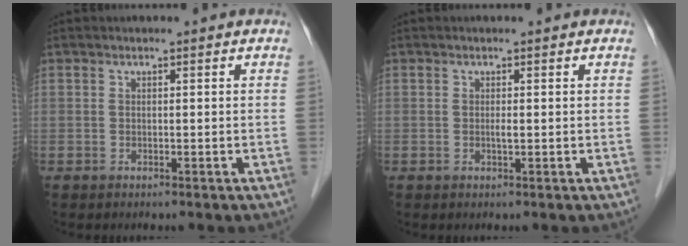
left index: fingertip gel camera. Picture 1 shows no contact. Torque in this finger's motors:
{"motor_torque": [0.19, 0.13, -0.02, 0.02]}